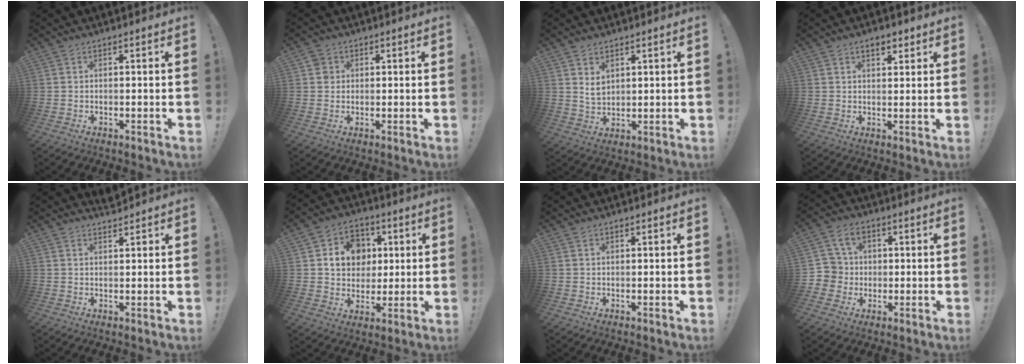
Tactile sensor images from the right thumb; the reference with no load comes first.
{"total": 3.0, "force": [0.8, 2.7, 0.9], "torque": [-0.012, 0.005, 0.014]}
{"total": 4.8, "force": [2.7, 3.3, 2.4], "torque": [-0.036, -0.012, 0.048]}
{"total": 3.8, "force": [2.4, 2.0, 2.2], "torque": [-0.020, -0.010, 0.039]}
{"total": 2.1, "force": [2.0, 0.2, 0.4], "torque": [0.005, -0.017, 0.034]}
{"total": 12.5, "force": [3.1, 10.7, 5.7], "torque": [-0.083, -0.002, 0.066]}
{"total": 0.0}
{"total": 7.0, "force": [1.2, 6.7, 1.6], "torque": [-0.039, 0.000, 0.028]}